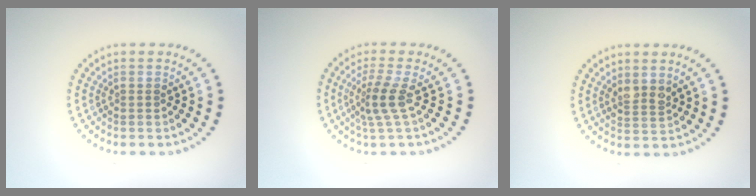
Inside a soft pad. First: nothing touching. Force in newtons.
{"total": 2.6, "press": 1.9, "slide": 1.8}
{"total": 1.7, "press": 1.4, "slide": 1.0}